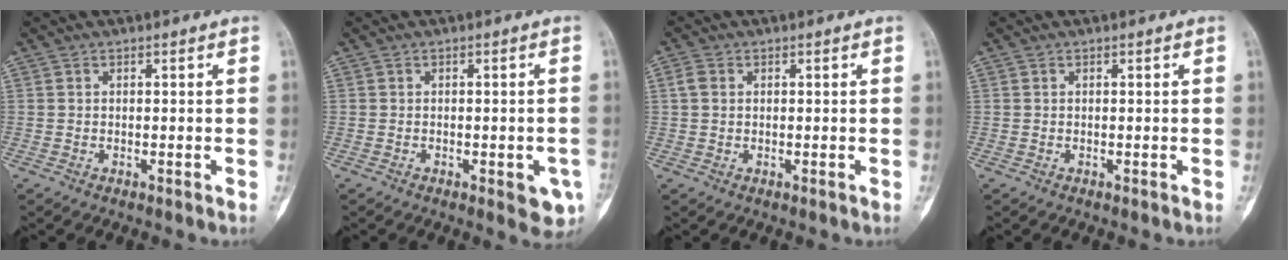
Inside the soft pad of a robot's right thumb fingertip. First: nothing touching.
{"total": 5.2, "force": [-1.9, 2.0, 4.4], "torque": [-0.039, 0.003, -0.015]}
{"total": 2.0, "force": [0.4, 1.6, 1.2], "torque": [-0.020, 0.004, 0.006]}
{"total": 0.0}